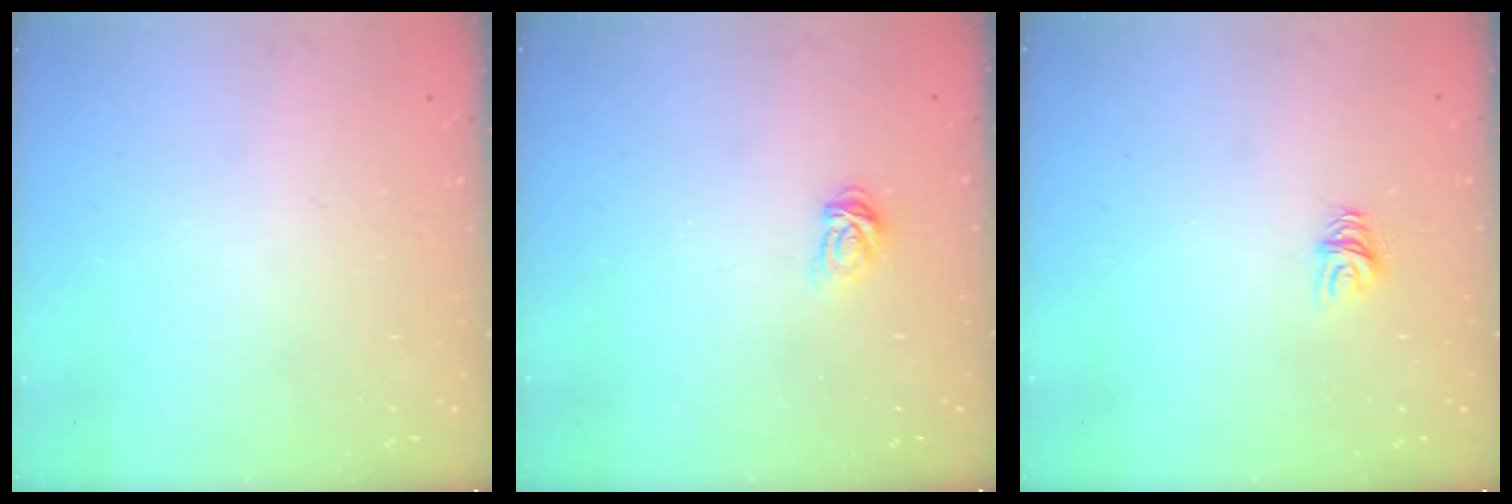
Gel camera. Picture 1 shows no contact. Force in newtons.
{"total": 5.2, "press": 5.2, "slide": 0.6}
{"total": 6.1, "press": 6.1, "slide": 0.3}